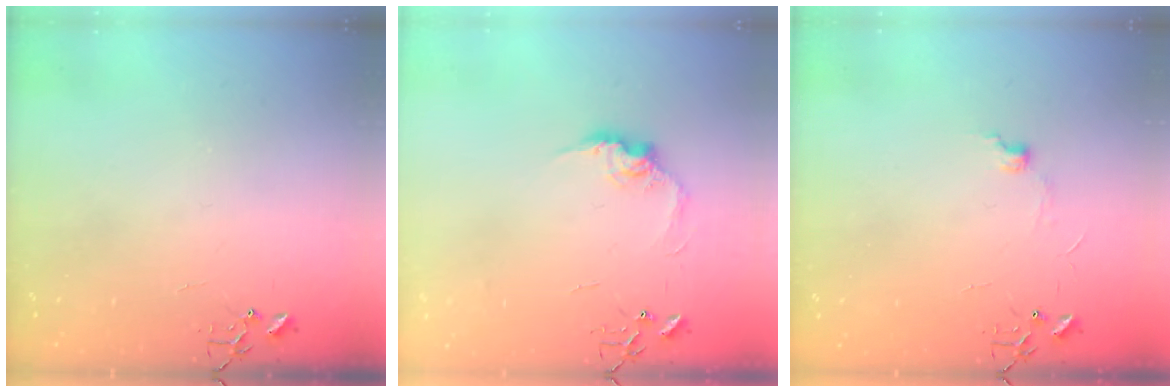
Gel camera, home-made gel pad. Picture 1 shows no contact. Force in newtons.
{"total": 10.1, "press": 10.0, "slide": 0.5}
{"total": 5.3, "press": 5.2, "slide": 0.7}